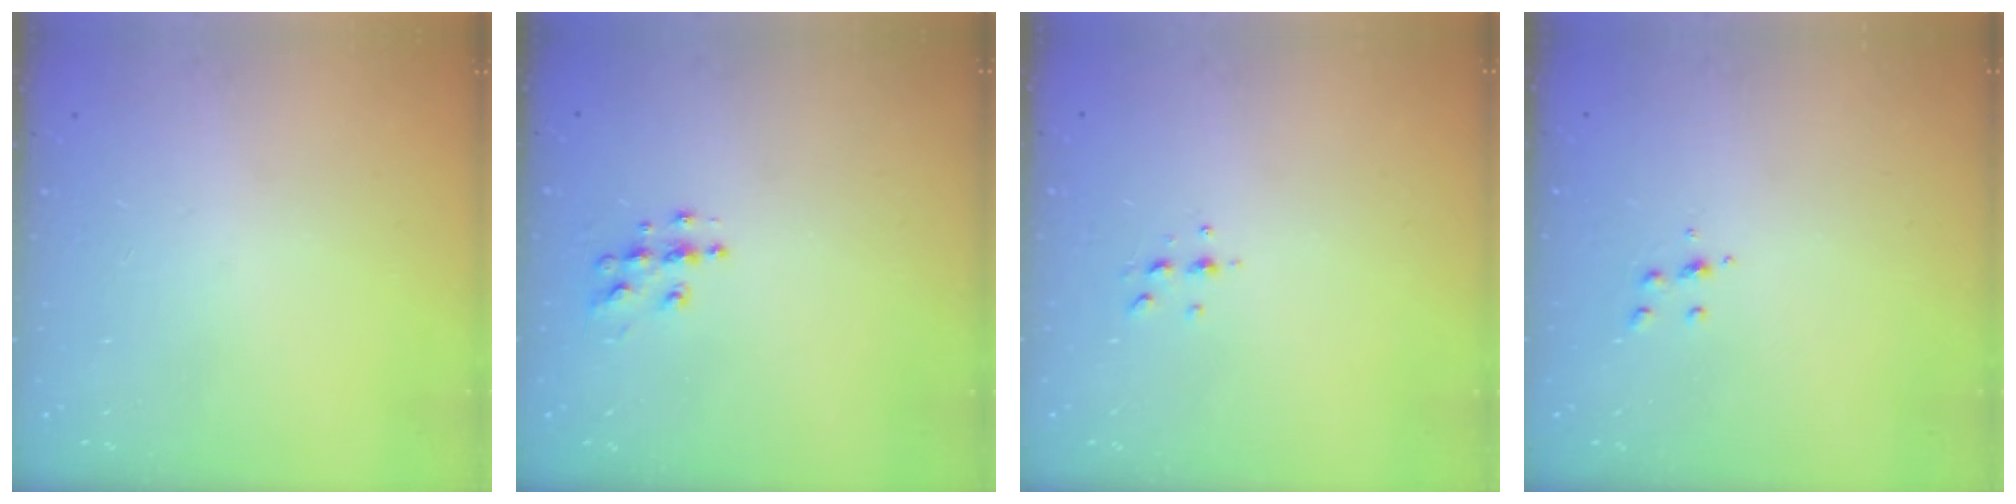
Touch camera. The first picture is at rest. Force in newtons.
{"total": 5.9, "press": 5.9, "slide": 0.2}
{"total": 4.4, "press": 4.3, "slide": 0.5}
{"total": 4.1, "press": 4.1, "slide": 0.6}